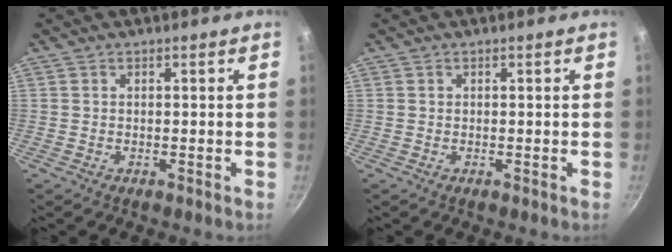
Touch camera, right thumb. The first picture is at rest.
{"total": 0.0}